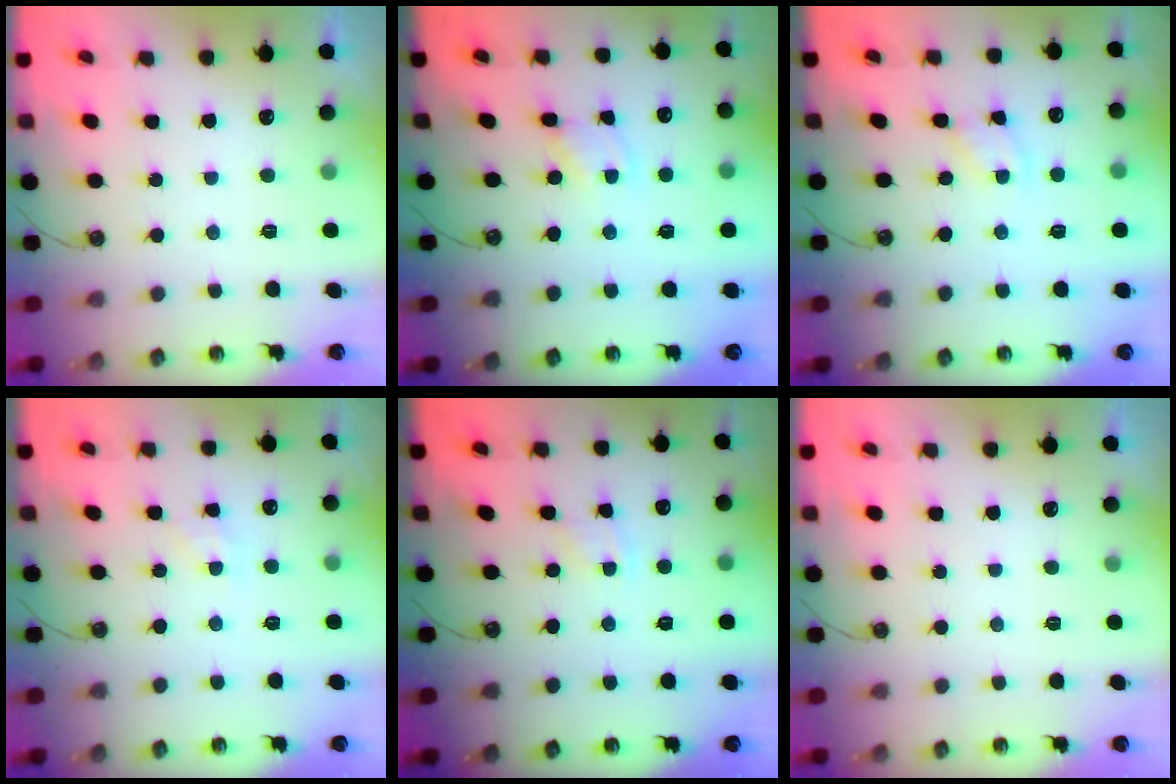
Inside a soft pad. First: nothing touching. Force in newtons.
{"total": 1.5, "press": 1.5, "slide": 0.0}
{"total": 1.9, "press": 1.9, "slide": 0.3}
{"total": 2.6, "press": 2.6, "slide": 0.4}
{"total": 2.2, "press": 2.1, "slide": 0.4}
{"total": 0.0}